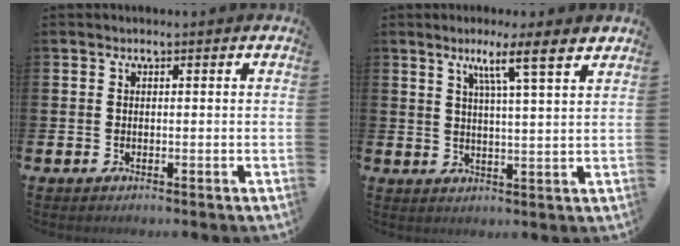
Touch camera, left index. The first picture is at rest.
{"total": 6.3, "force": [4.8, 0.2, 4.2], "torque": [-0.072, -0.027, 0.073]}